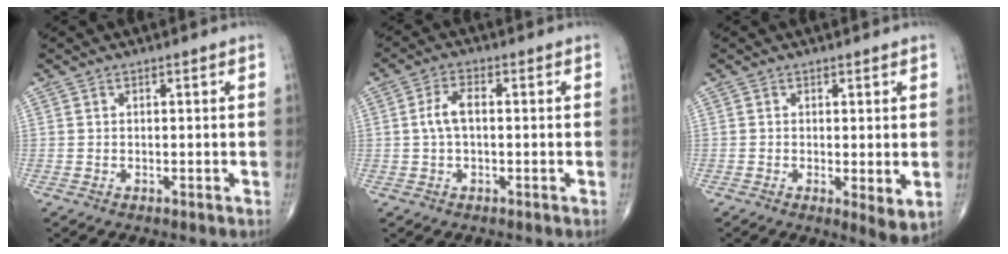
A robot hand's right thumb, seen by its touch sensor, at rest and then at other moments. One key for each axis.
{"total": 4.3, "fx": 0.1, "fy": 2.2, "fz": 3.7, "tx": -0.082, "ty": 0.014, "tz": -0.001}
{"total": 4.1, "fx": -0.3, "fy": 1.2, "fz": 4.0, "tx": -0.063, "ty": -0.016, "tz": -0.006}